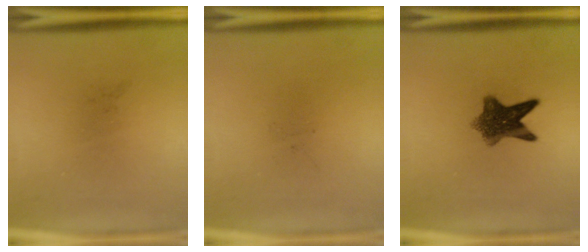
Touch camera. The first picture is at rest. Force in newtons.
{"total": 0.0}
{"total": 7.8}